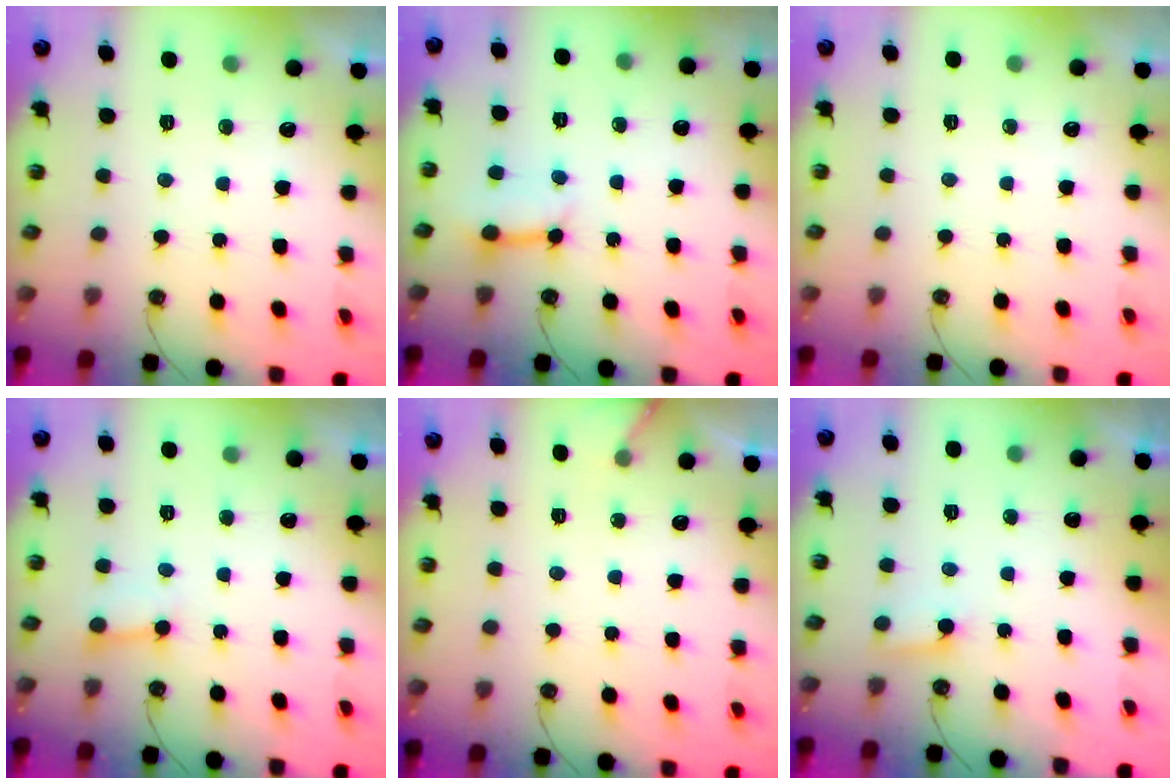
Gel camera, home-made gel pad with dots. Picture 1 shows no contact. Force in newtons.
{"total": 7.9, "press": 7.9, "slide": 0.8}
{"total": 0.0}
{"total": 5.0, "press": 4.9, "slide": 0.8}
{"total": 4.2, "press": 4.2, "slide": 0.3}
{"total": 4.6, "press": 4.6, "slide": 0.4}